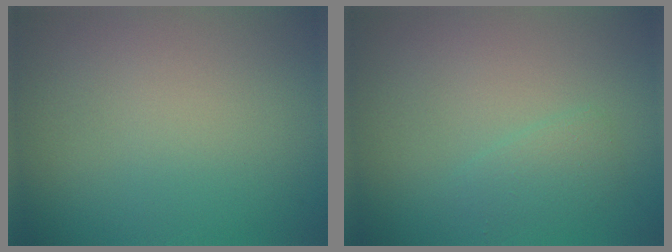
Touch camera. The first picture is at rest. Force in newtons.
{"total": 1.4, "press": 1.4, "slide": 0.1}